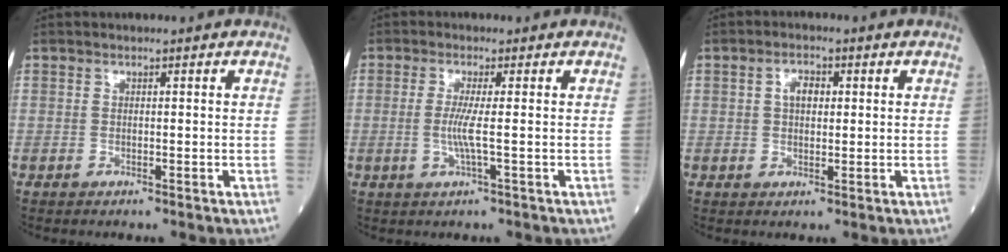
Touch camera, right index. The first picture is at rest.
{"total": 3.6, "force": [-0.2, -0.2, 3.6], "torque": [-0.082, -0.006, -0.007]}
{"total": 3.1, "force": [0.7, 1.8, 2.4], "torque": [-0.043, 0.008, 0.012]}